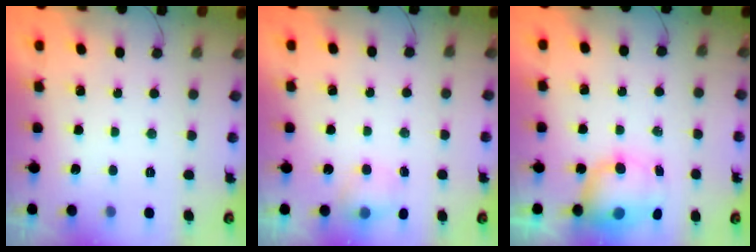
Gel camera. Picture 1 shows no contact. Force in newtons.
{"total": 6.5, "press": 4.5, "slide": 4.7}
{"total": 8.0, "press": 7.7, "slide": 2.2}